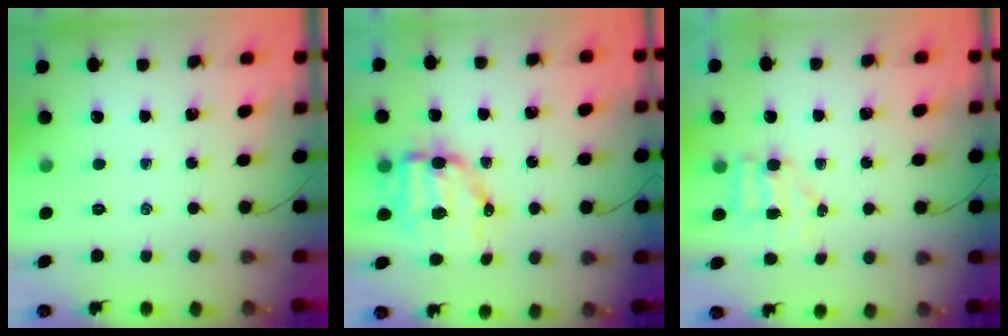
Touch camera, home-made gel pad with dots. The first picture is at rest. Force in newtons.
{"total": 9.6, "press": 9.3, "slide": 2.0}
{"total": 4.5, "press": 4.5, "slide": 0.8}